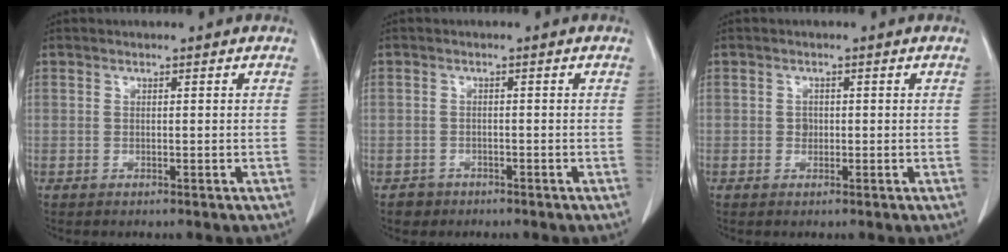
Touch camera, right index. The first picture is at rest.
{"total": 1.9, "force": [-1.2, 1.5, -0.2], "torque": [0.000, 0.008, -0.022]}
{"total": 1.2, "force": [0.0, 1.0, 0.6], "torque": [-0.009, 0.002, 0.001]}